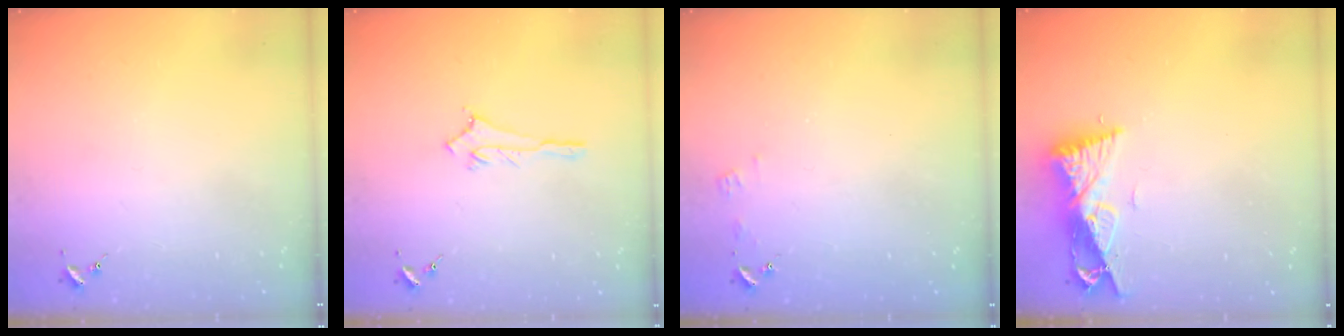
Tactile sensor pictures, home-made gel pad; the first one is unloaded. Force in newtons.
{"total": 2.9, "press": 2.8, "slide": 0.4}
{"total": 4.2, "press": 4.2, "slide": 0.5}
{"total": 9.7, "press": 9.7, "slide": 0.7}